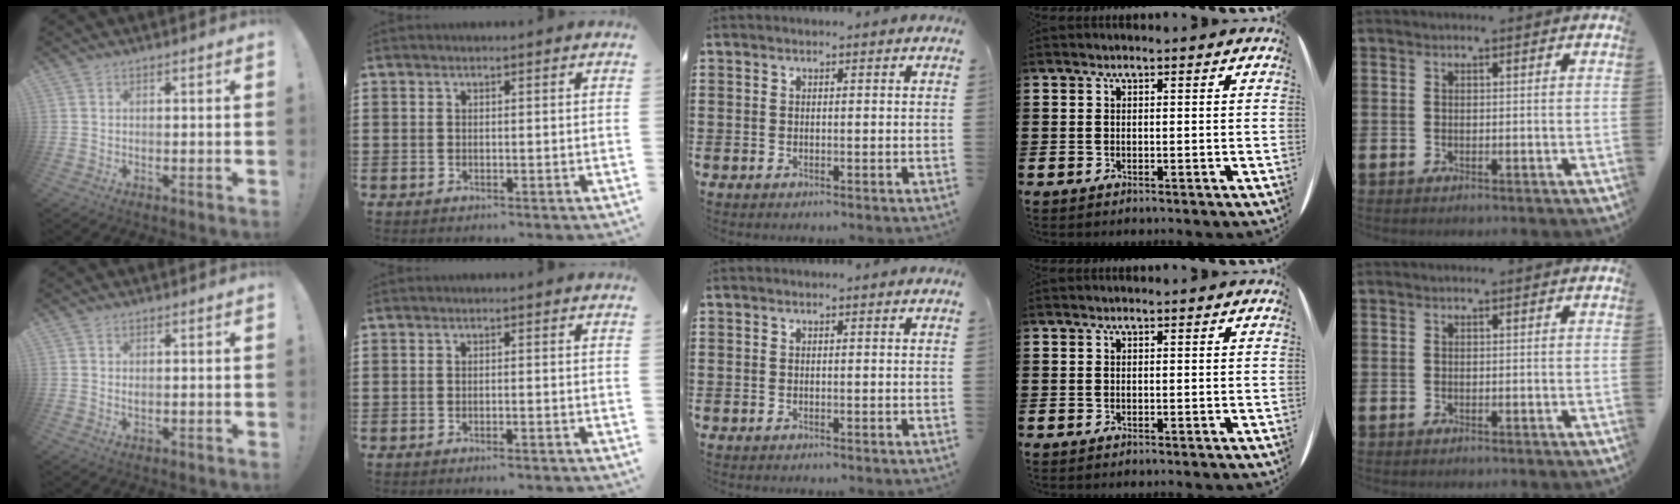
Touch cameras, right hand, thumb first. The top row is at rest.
{"thumb": {"total": 0.6, "force": [0.2, 0.5, 0.4], "torque": [-0.003, -0.001, 0.002]}, "index": {"total": 0.9, "force": [-0.8, 0.0, 0.5], "torque": [-0.010, -0.002, -0.015]}}